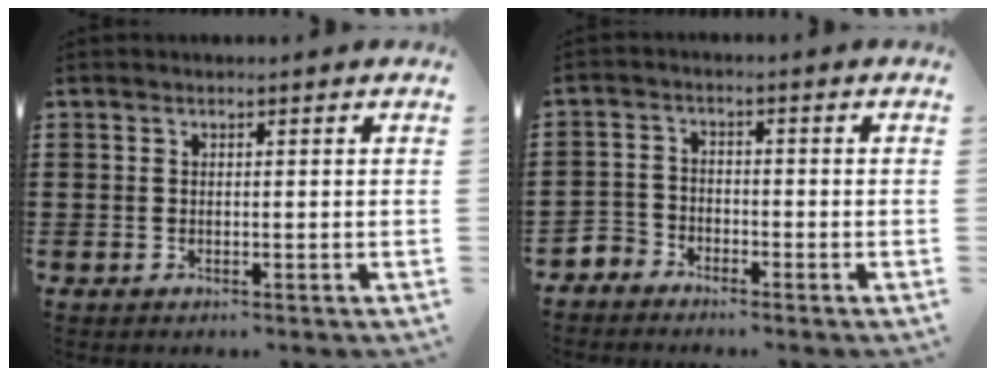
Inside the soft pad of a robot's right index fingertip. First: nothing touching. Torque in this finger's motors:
{"motor_torque": [0.24, 0.19, 0.04, 0.00]}